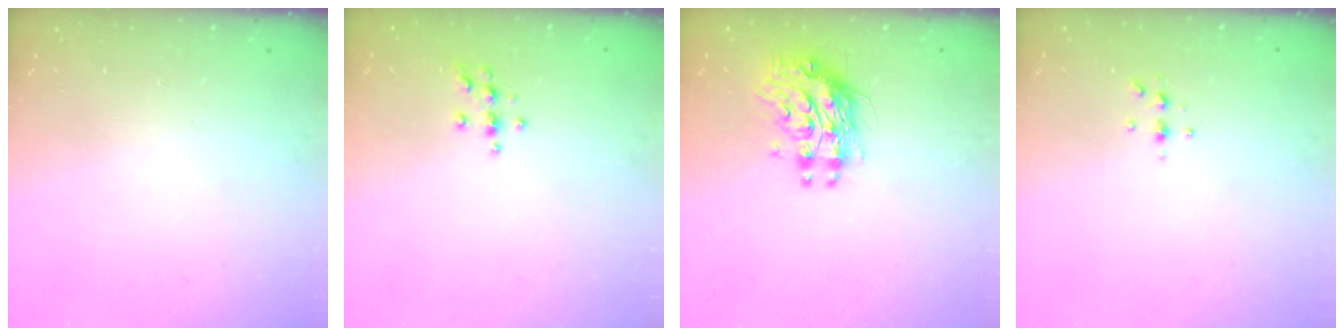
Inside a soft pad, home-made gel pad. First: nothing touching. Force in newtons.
{"total": 6.2, "press": 6.1, "slide": 1.3}
{"total": 10.3, "press": 10.2, "slide": 1.0}
{"total": 4.4, "press": 4.3, "slide": 0.5}